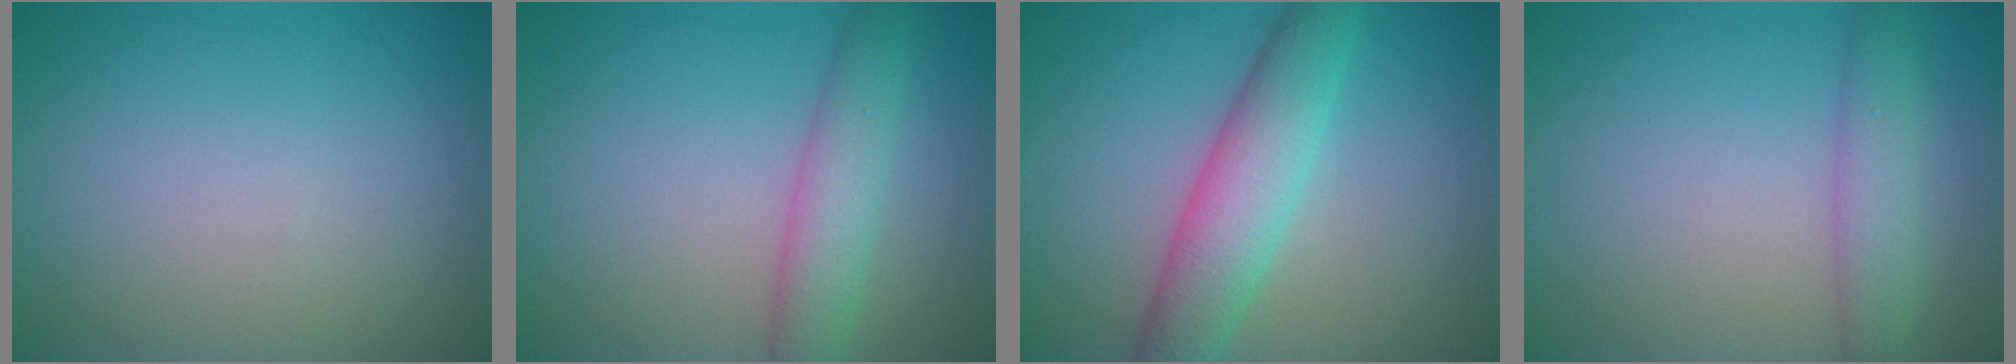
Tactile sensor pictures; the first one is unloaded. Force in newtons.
{"total": 3.7, "press": 3.7, "slide": 0.1}
{"total": 5.6, "press": 5.6, "slide": 0.3}
{"total": 3.0, "press": 3.0, "slide": 0.1}